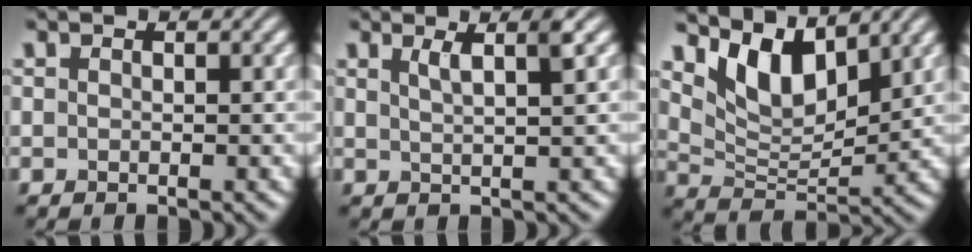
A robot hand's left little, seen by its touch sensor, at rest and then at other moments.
{"total": 2.7, "force": [1.3, 0.5, 2.2], "torque": [-0.025, 0.008, 0.018]}
{"total": 6.4, "force": [4.2, 2.7, 4.0], "torque": [-0.080, -0.007, 0.075]}